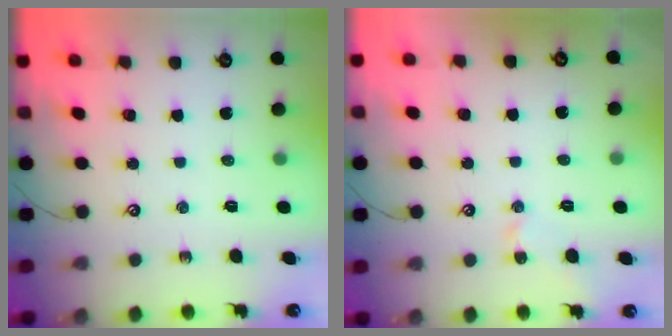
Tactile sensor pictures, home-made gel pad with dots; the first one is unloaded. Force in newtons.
{"total": 3.7, "press": 3.7, "slide": 0.7}